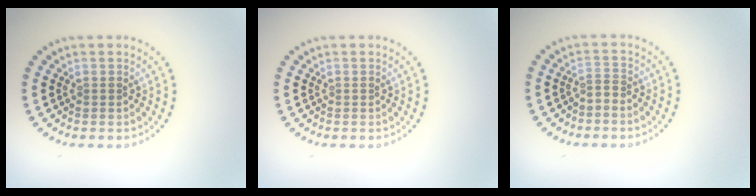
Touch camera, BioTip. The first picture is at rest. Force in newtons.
{"total": 0.0}
{"total": 0.9, "press": 0.3, "slide": 0.8}